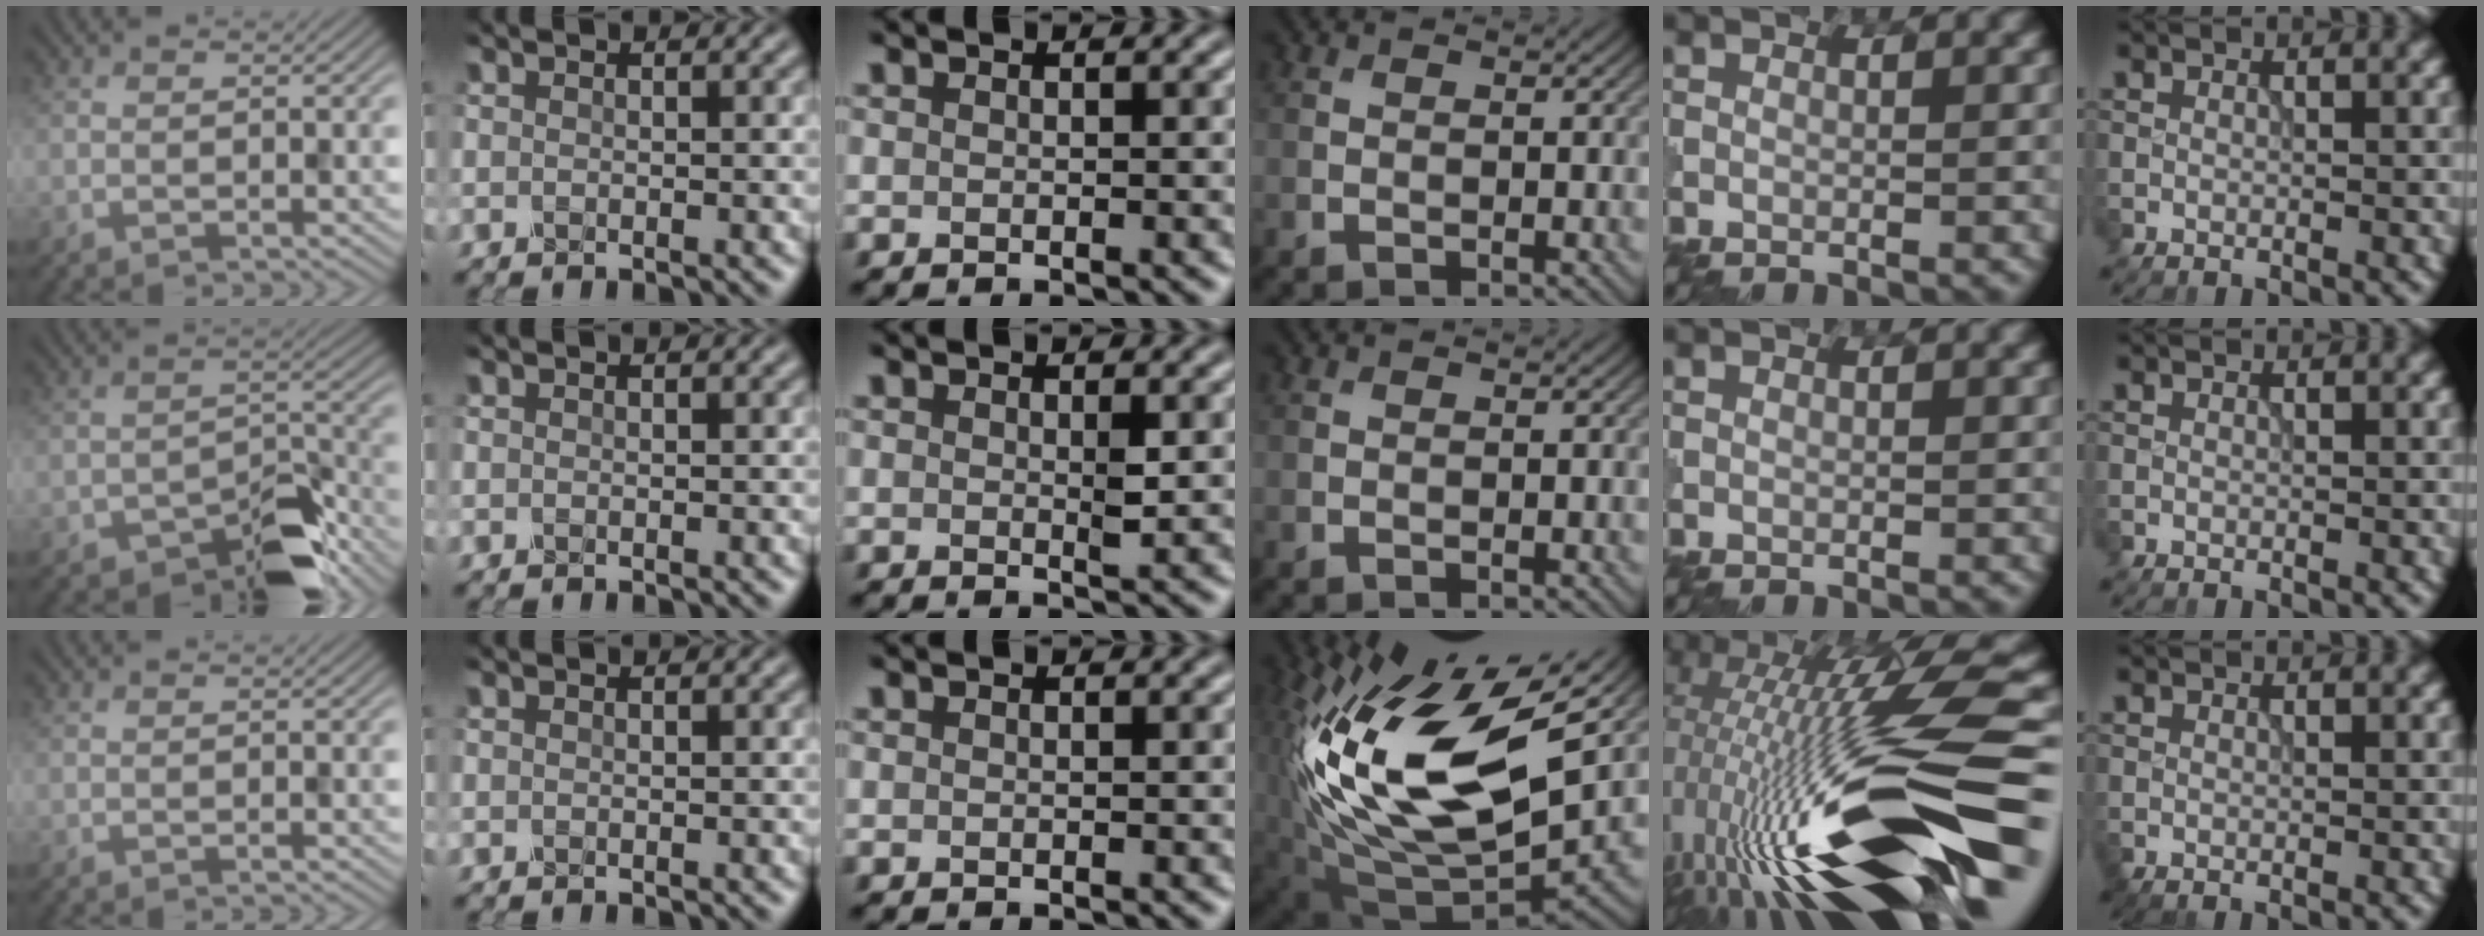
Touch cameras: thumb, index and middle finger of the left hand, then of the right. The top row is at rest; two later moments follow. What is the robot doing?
{"motion": "disassemble", "object": "pitcher"}